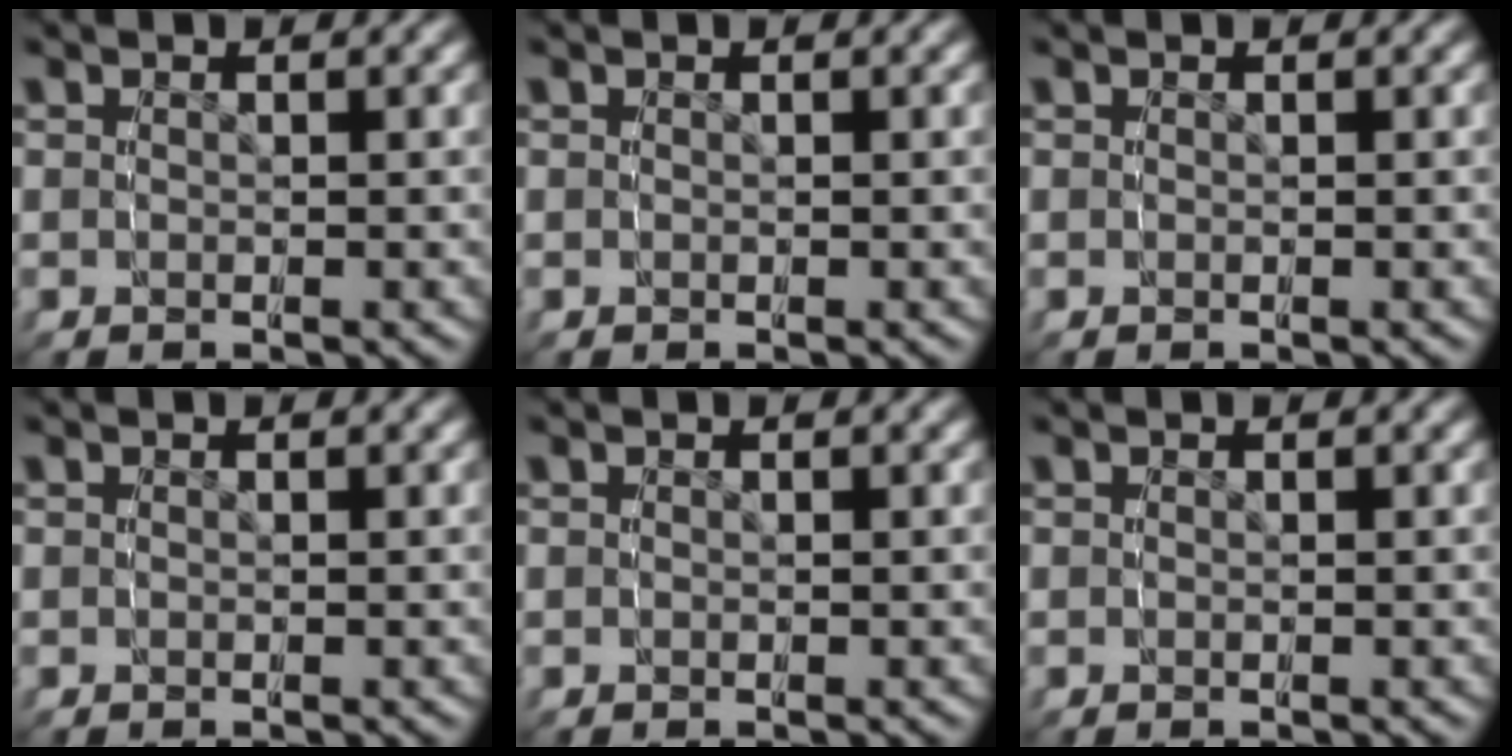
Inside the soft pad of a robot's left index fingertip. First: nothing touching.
{"total": 0.0}
{"total": 0.0}
{"total": 0.0}
{"total": 0.0}
{"total": 0.0}